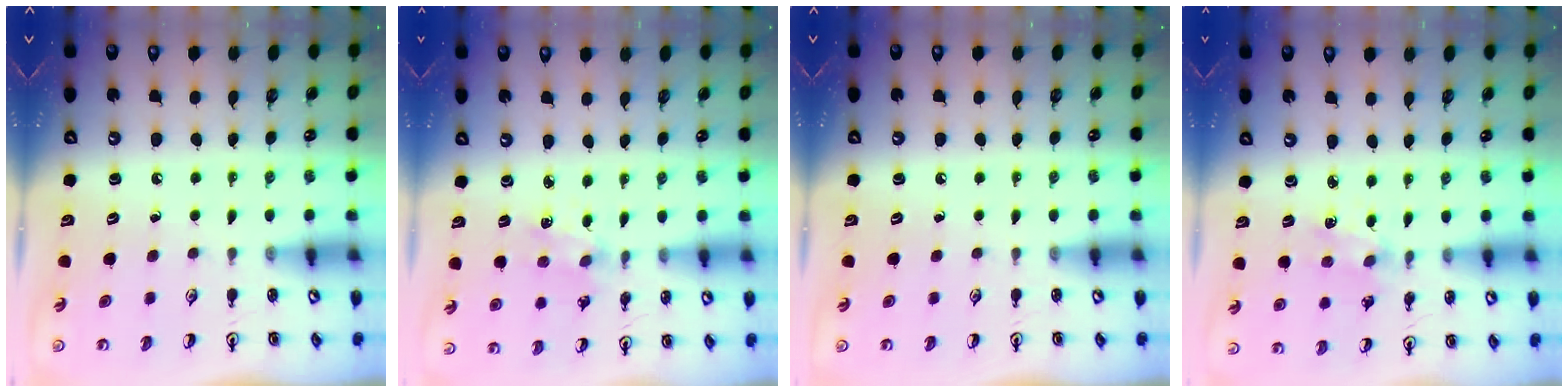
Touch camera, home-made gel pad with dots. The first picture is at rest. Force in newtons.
{"total": 1.7, "press": 1.7, "slide": 0.1}
{"total": 0.0}
{"total": 1.7, "press": 1.7, "slide": 0.1}